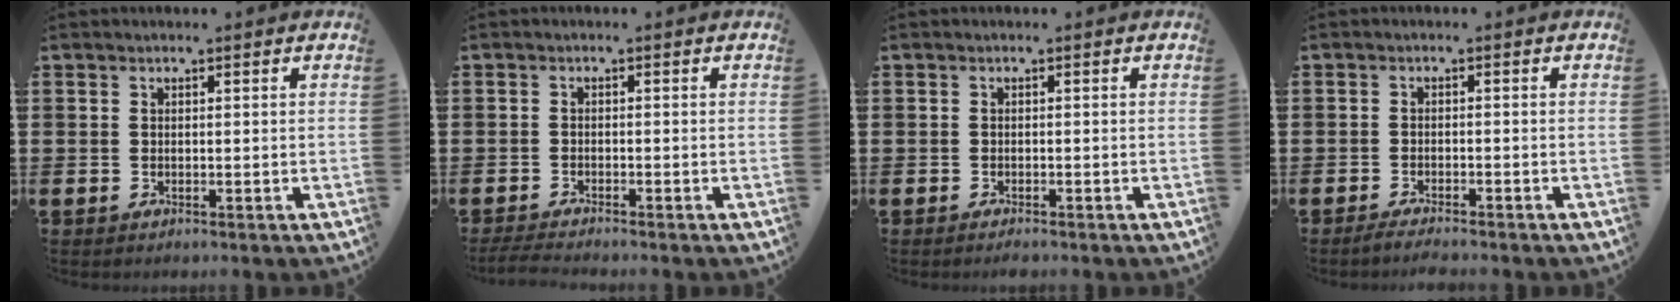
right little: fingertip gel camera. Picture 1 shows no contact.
{"total": 1.4, "force": [-1.3, 0.0, 0.7], "torque": [-0.011, 0.002, -0.025]}
{"total": 0.7, "force": [-0.6, 0.1, 0.3], "torque": [-0.006, -0.003, -0.011]}
{"total": 1.7, "force": [-1.5, -0.1, 0.6], "torque": [-0.009, 0.001, -0.030]}